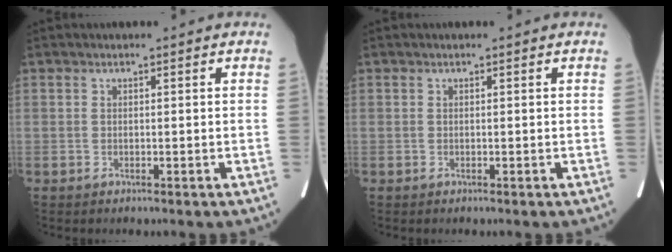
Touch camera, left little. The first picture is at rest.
{"total": 0.0}